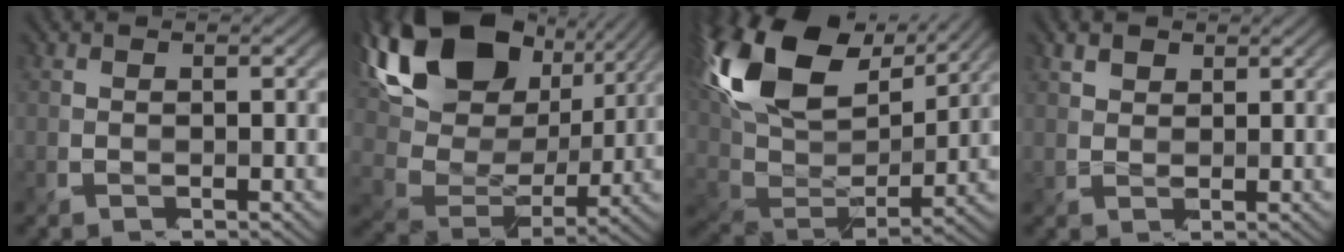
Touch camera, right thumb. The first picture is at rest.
{"total": 18.0, "force": [8.5, 10.0, 12.2], "torque": [-0.276, 0.023, 0.164]}
{"total": 17.4, "force": [9.3, 8.6, 11.9], "torque": [-0.295, 0.027, 0.179]}
{"total": 2.3, "force": [1.7, 1.0, 1.1], "torque": [-0.043, -0.007, 0.044]}